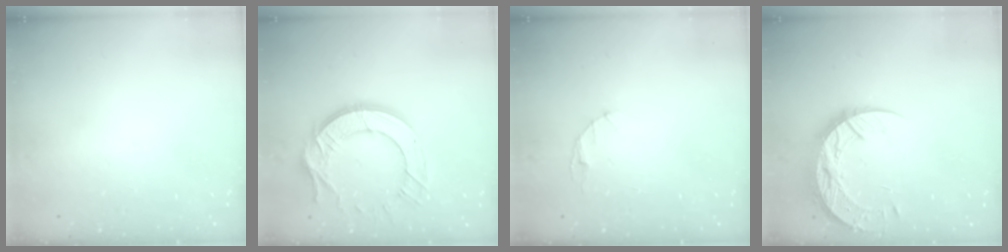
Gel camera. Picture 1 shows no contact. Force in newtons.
{"total": 14.7, "press": 14.6, "slide": 1.2}
{"total": 2.9, "press": 2.9, "slide": 0.4}
{"total": 13.5, "press": 13.5, "slide": 1.0}